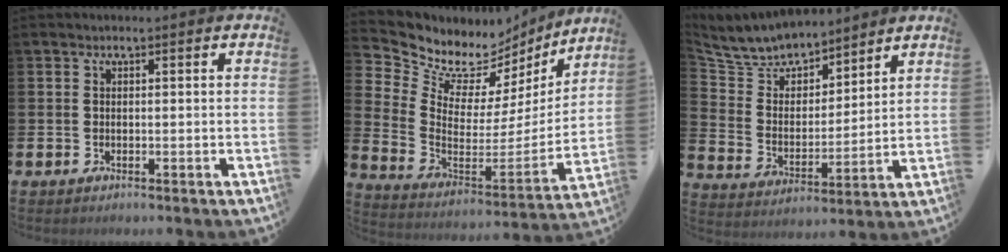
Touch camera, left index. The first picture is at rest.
{"total": 9.1, "force": [8.0, 4.3, 1.0], "torque": [-0.059, -0.074, 0.141]}
{"total": 7.4, "force": [7.1, 2.2, 0.5], "torque": [-0.054, -0.057, 0.126]}